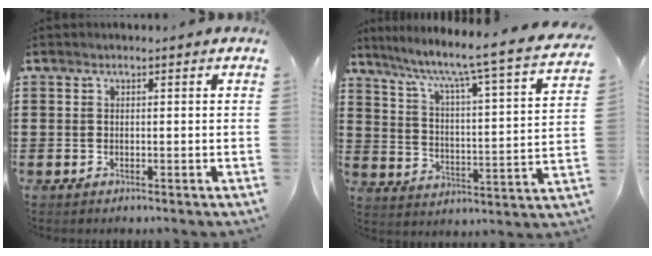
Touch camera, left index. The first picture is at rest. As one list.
[{"total": 6.3, "force": [5.0, -0.6, 3.8], "torque": [-0.096, -0.051, 0.068]}]